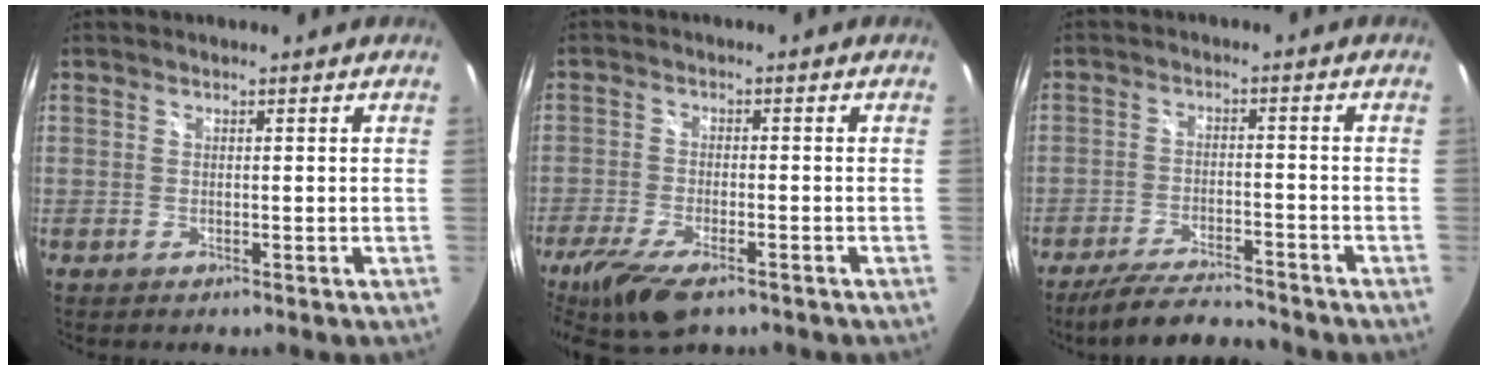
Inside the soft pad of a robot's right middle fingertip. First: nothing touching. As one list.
[{"total": 11.2, "force": [-7.7, 3.9, 7.1], "torque": [-0.165, -0.035, -0.141]}, {"total": 10.9, "force": [-9.9, 1.3, 4.4], "torque": [-0.106, -0.012, -0.164]}]